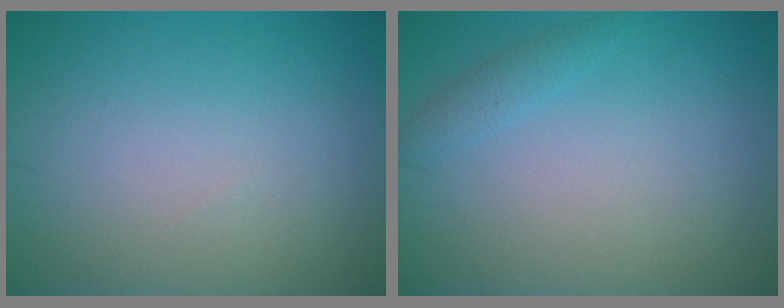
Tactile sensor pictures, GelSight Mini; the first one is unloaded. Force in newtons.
{"total": 1.2, "press": 1.2, "slide": 0.1}